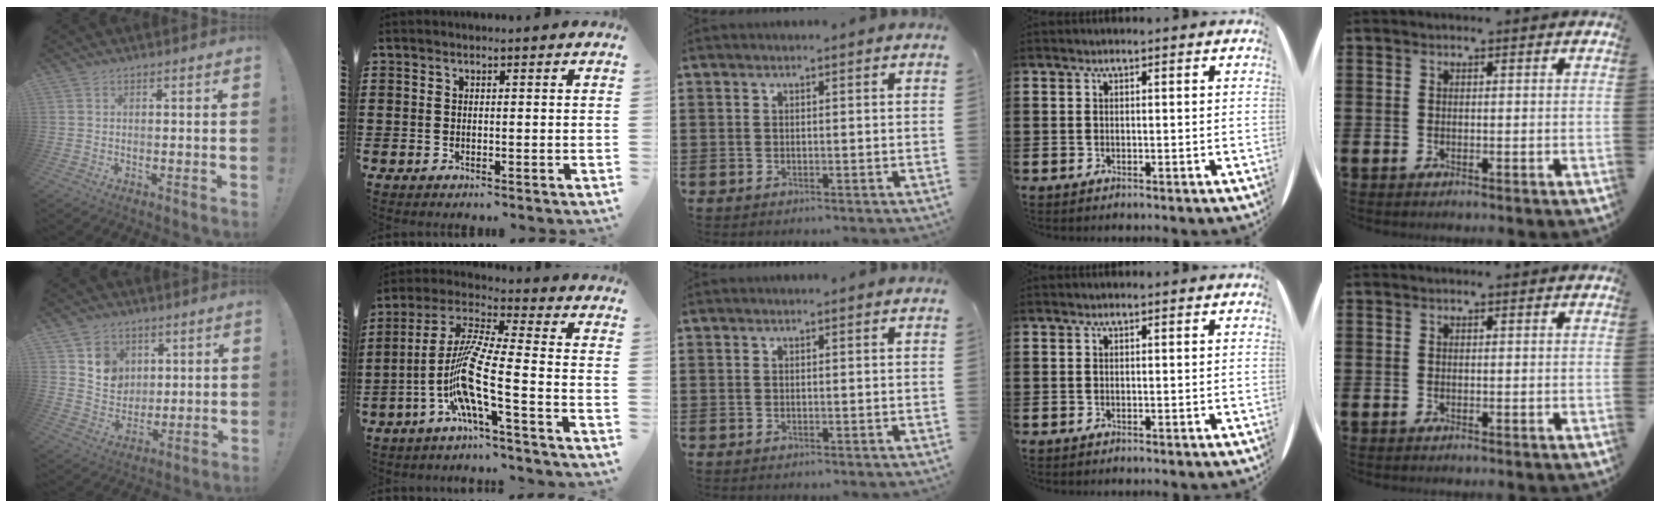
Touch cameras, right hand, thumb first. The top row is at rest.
{"thumb": {"total": 8.7, "force": [4.6, 7.1, 1.7], "torque": [-0.014, -0.037, 0.090]}, "index": {"total": 10.6, "force": [-4.3, 0.9, 9.7], "torque": [-0.224, -0.022, -0.094]}}